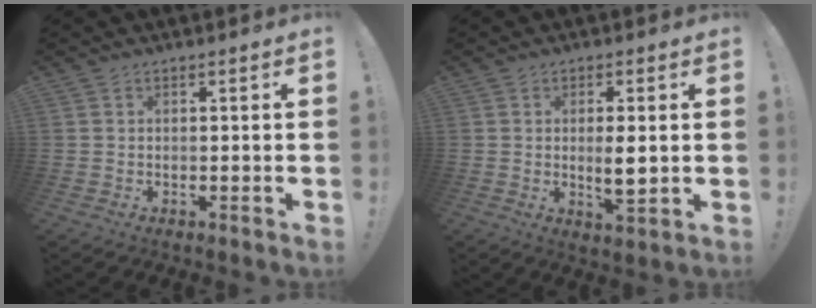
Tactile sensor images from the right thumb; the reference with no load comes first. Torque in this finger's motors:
{"motor_torque": [-0.15, 0.47, -0.21, 0.24, 0.22]}